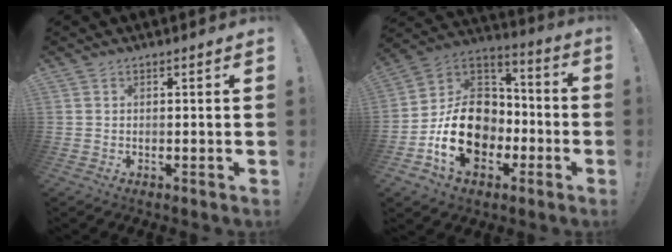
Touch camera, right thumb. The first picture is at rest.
{"total": 20.6, "force": [-6.5, 15.4, 12.2], "torque": [-0.217, 0.039, -0.096]}